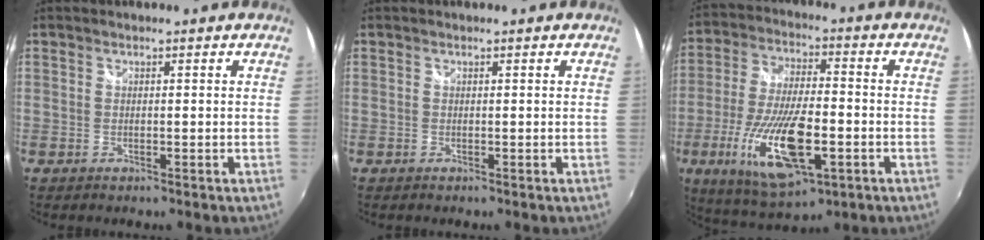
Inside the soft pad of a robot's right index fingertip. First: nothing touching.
{"total": 0.0}
{"total": 18.2, "force": [-6.0, 6.4, 16.0], "torque": [-0.327, -0.031, -0.102]}